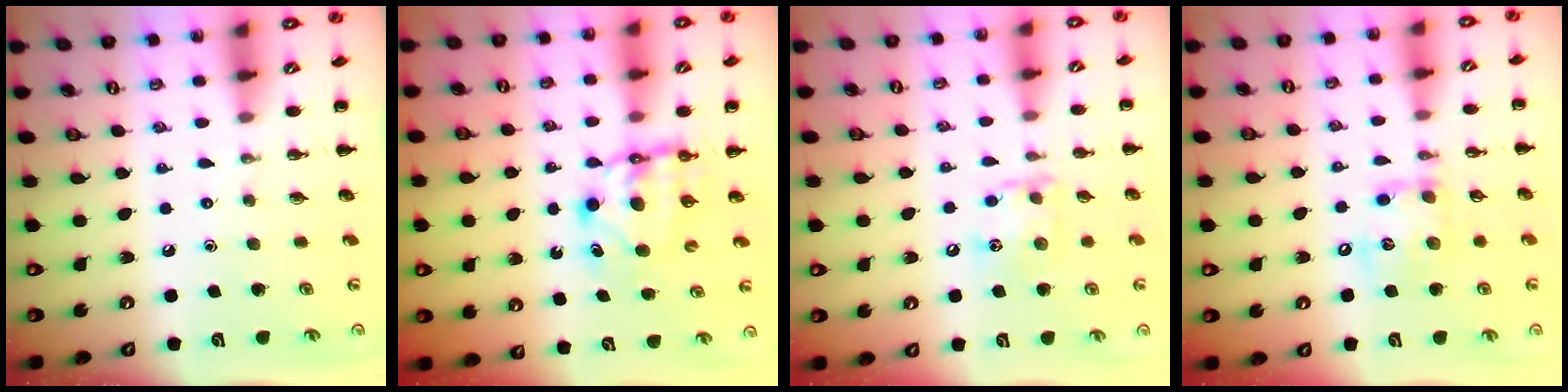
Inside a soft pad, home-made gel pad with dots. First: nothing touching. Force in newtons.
{"total": 7.6, "press": 7.5, "slide": 1.2}
{"total": 10.0, "press": 10.0, "slide": 0.7}
{"total": 12.3, "press": 12.2, "slide": 1.9}